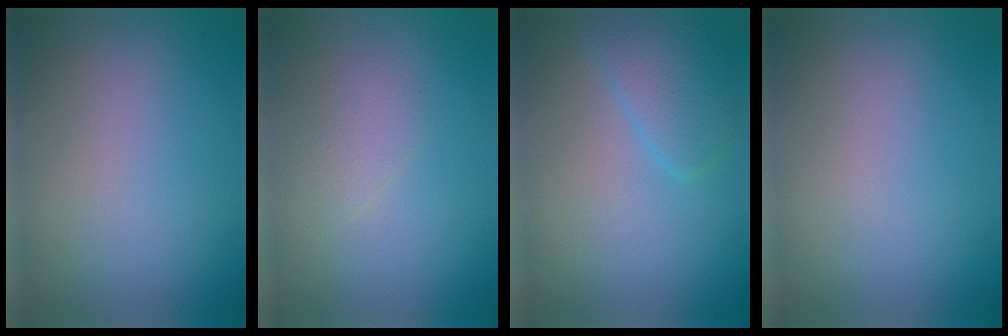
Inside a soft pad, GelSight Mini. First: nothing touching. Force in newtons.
{"total": 1.4, "press": 1.4, "slide": 0.1}
{"total": 2.8, "press": 2.8, "slide": 0.2}
{"total": 0.0}